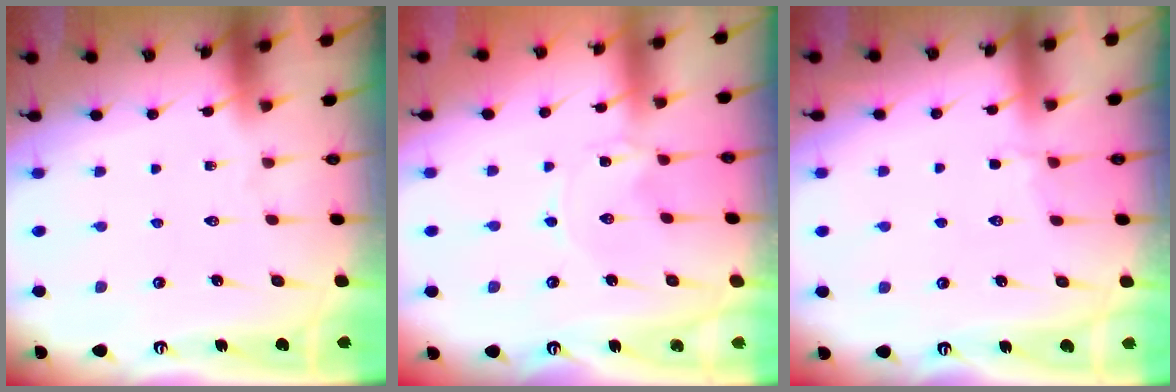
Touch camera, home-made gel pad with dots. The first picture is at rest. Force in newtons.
{"total": 0.0}
{"total": 3.1, "press": 2.6, "slide": 1.7}